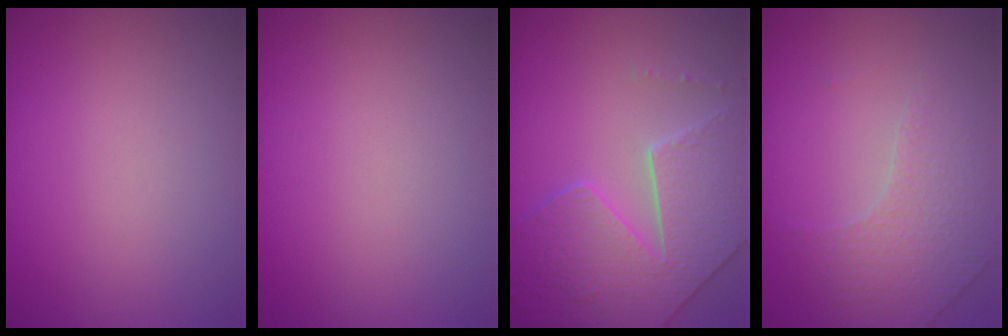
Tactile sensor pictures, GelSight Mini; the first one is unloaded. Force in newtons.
{"total": 0.0}
{"total": 6.4, "press": 5.5, "slide": 3.2}
{"total": 4.3, "press": 2.9, "slide": 3.2}